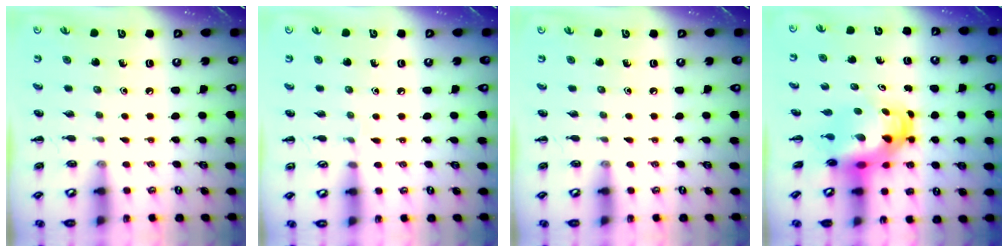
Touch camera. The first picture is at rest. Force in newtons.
{"total": 3.6, "press": 3.3, "slide": 1.3}
{"total": 0.0}
{"total": 5.8, "press": 5.6, "slide": 1.6}